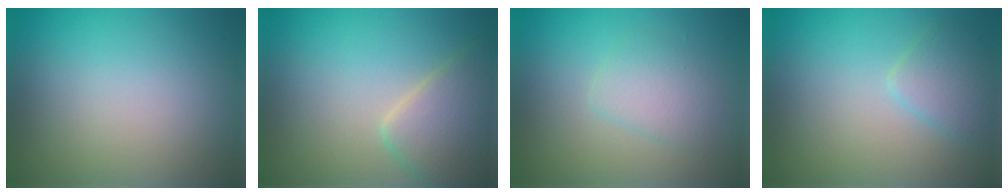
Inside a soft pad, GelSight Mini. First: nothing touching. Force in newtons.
{"total": 4.7, "press": 4.7, "slide": 0.1}
{"total": 2.1, "press": 2.1, "slide": 0.1}
{"total": 2.3, "press": 2.3, "slide": 0.1}